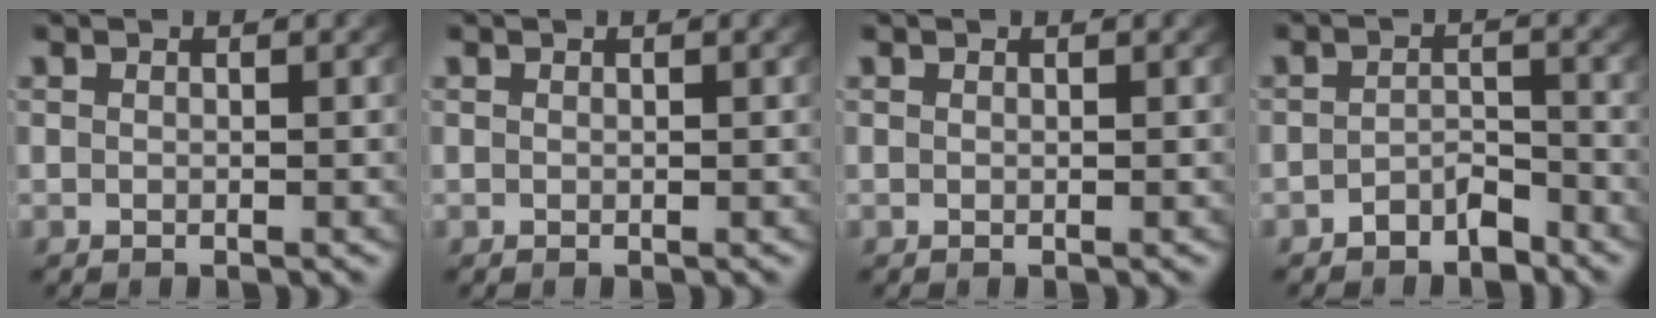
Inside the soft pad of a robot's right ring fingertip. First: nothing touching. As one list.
[{"total": 0.0}, {"total": 0.0}, {"total": 2.9, "force": [-2.5, 1.2, 1.0], "torque": [-0.008, -0.004, -0.042]}]